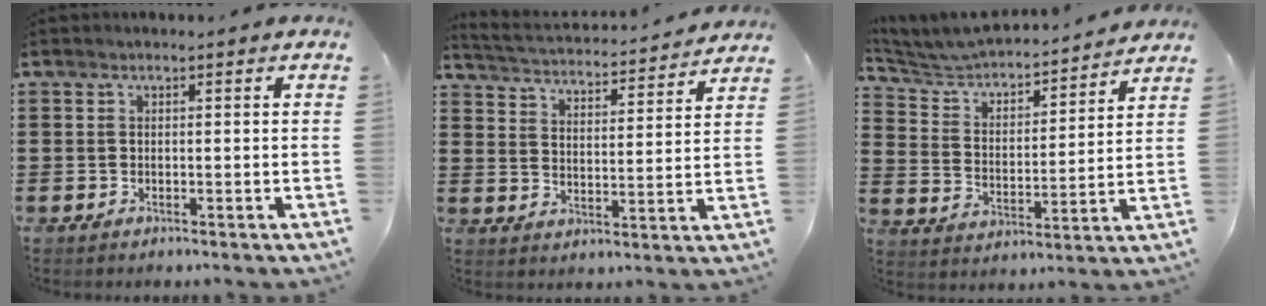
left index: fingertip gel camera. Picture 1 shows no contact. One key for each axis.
{"total": 3.1, "fx": 3.1, "fy": -0.2, "fz": 0.2, "tx": -0.026, "ty": -0.032, "tz": 0.044}
{"total": 4.4, "fx": 4.3, "fy": 0.7, "fz": 0.4, "tx": -0.034, "ty": -0.039, "tz": 0.064}